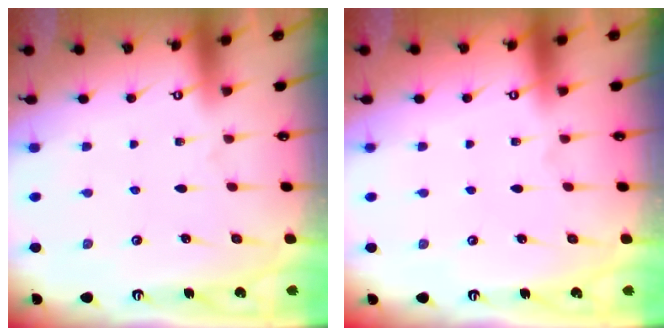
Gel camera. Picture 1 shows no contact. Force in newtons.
{"total": 0.0}